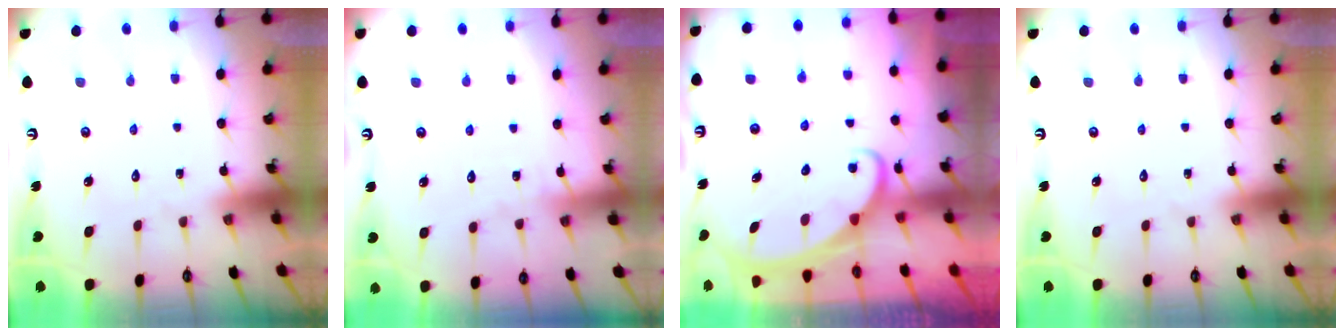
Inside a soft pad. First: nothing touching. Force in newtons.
{"total": 2.5, "press": 2.5, "slide": 0.3}
{"total": 2.4, "press": 2.3, "slide": 0.3}
{"total": 0.0}